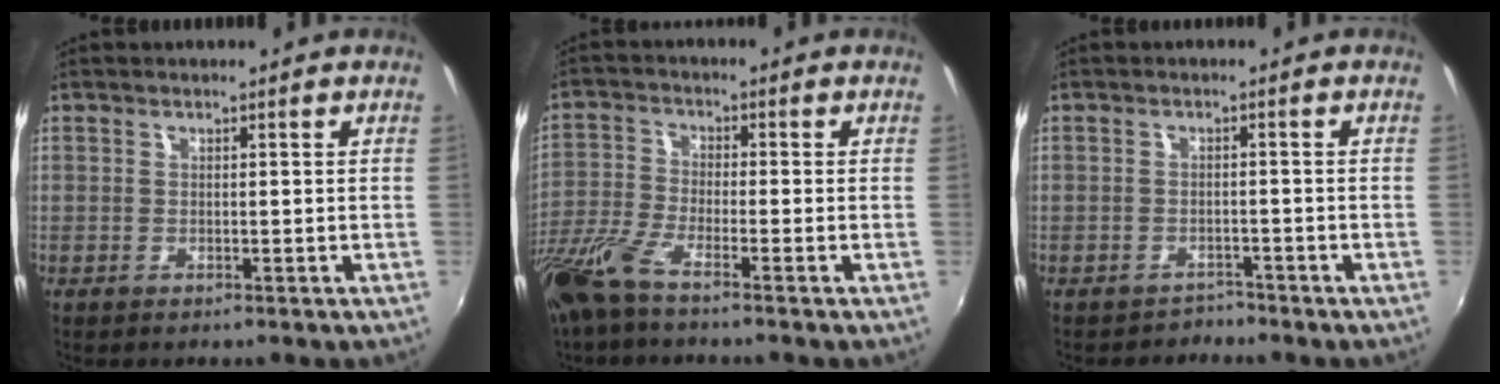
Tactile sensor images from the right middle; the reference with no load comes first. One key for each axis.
{"total": 8.6, "fx": -6.6, "fy": 1.0, "fz": 5.5, "tx": -0.129, "ty": -0.023, "tz": -0.133}
{"total": 2.3, "fx": -2.1, "fy": 0.8, "fz": -0.4, "tx": 0.006, "ty": 0.003, "tz": -0.033}